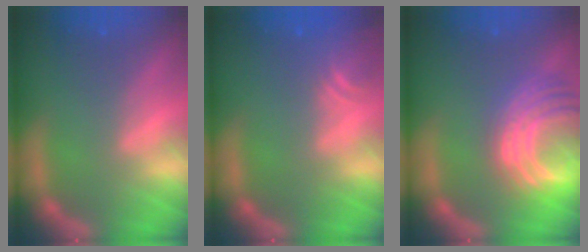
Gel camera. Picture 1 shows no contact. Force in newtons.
{"total": 3.0}
{"total": 10.0}